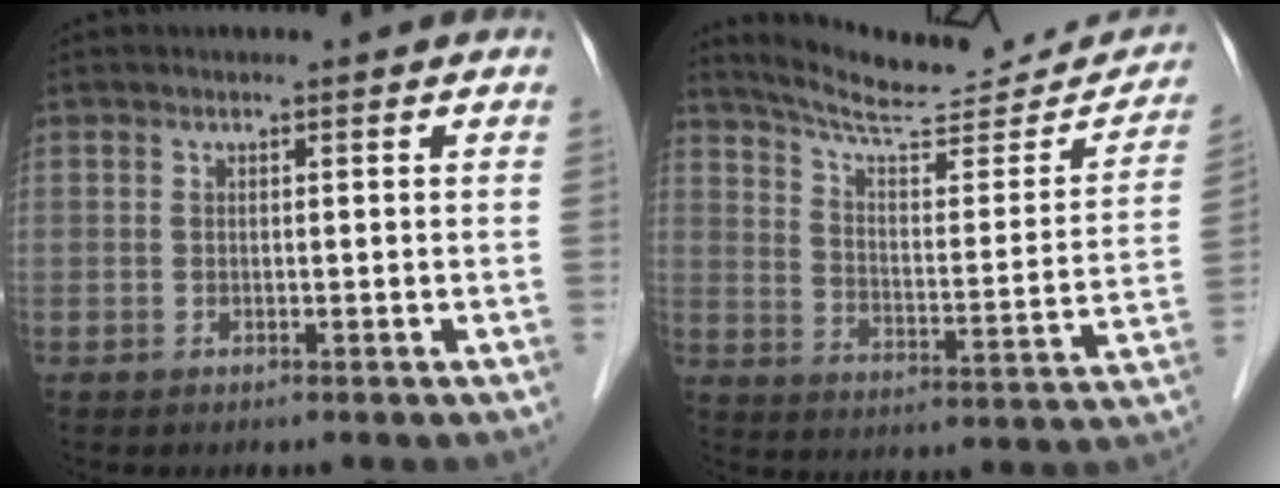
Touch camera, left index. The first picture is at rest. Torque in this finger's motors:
{"motor_torque": [-1.07, -1.07, 0.03, 0.01]}